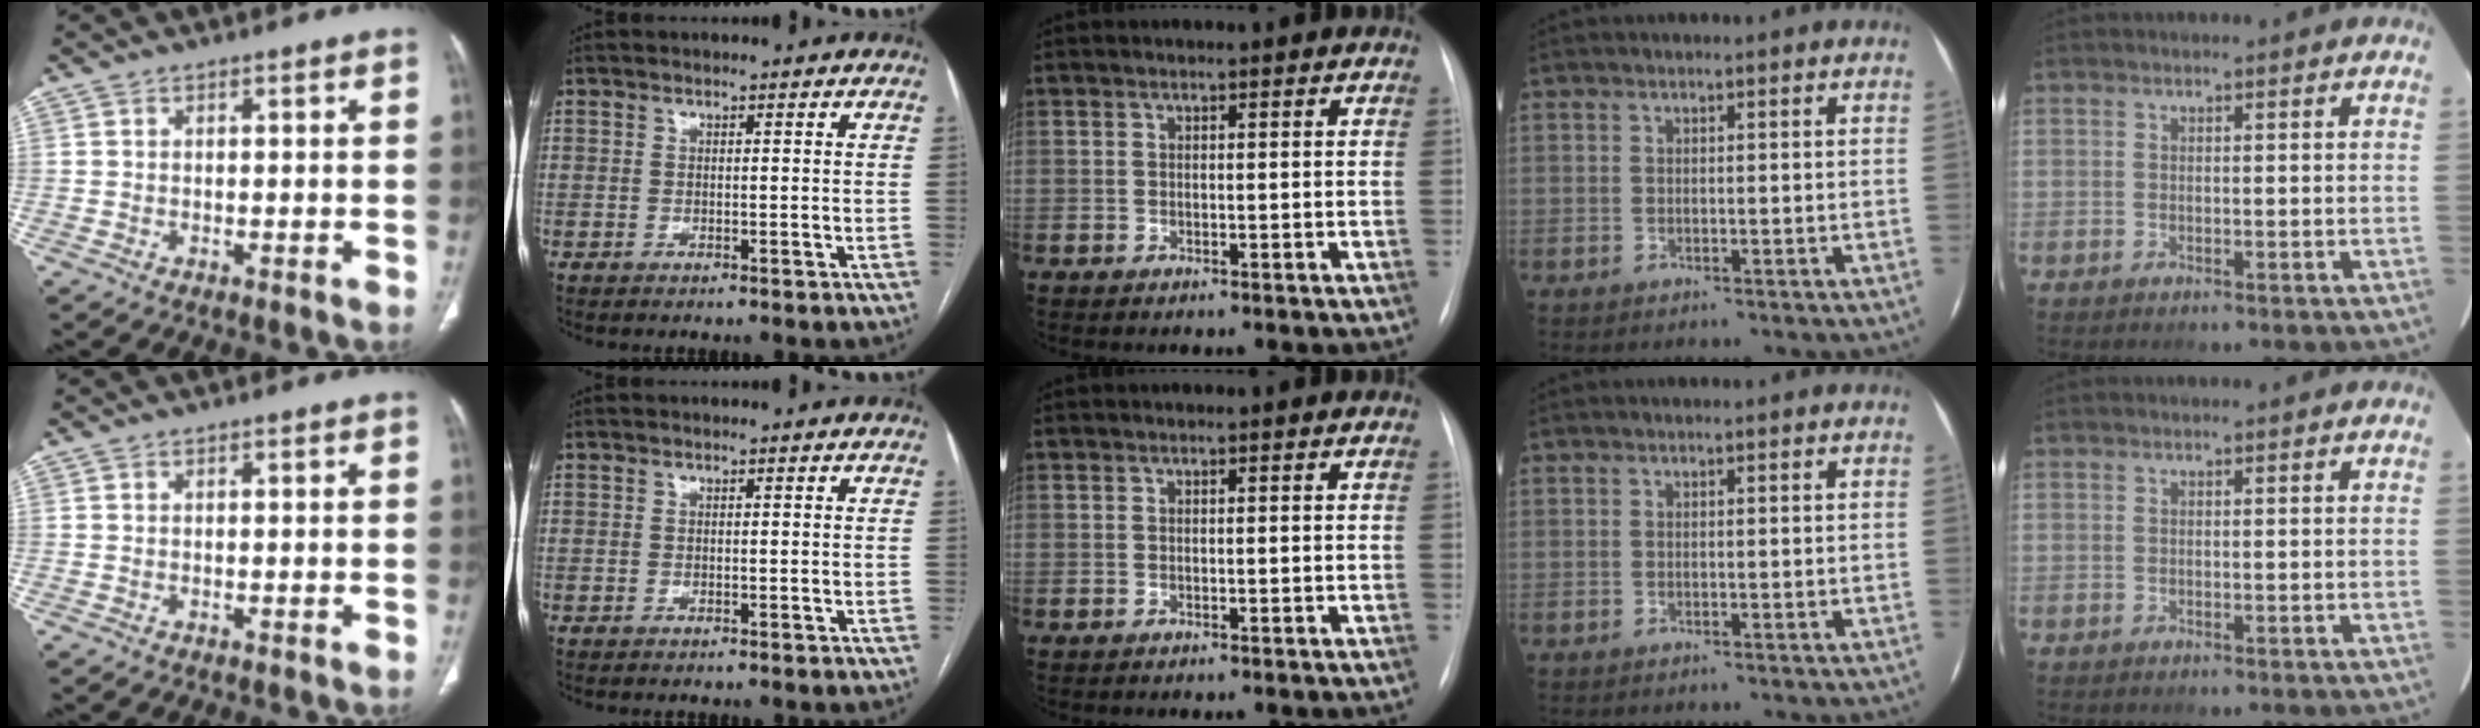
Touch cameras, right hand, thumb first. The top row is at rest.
{}